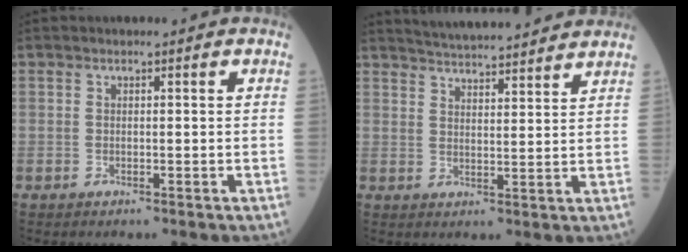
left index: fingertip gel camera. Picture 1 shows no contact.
{"total": 13.9, "force": [13.0, 1.3, 4.9], "torque": [-0.080, 0.017, 0.179]}